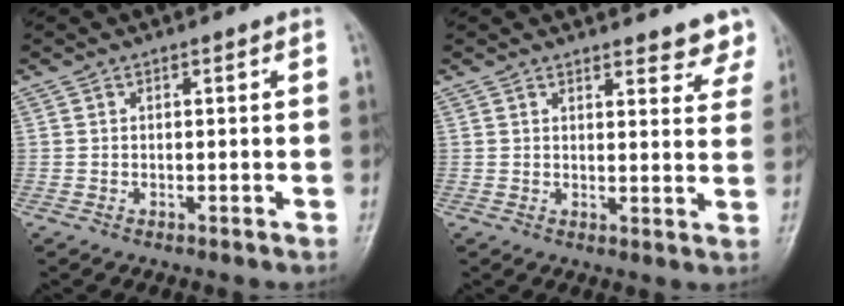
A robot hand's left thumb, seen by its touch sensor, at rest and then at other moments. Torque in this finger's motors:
{"motor_torque": [0.13, 0.03, 0.09, -0.33, 0.08]}